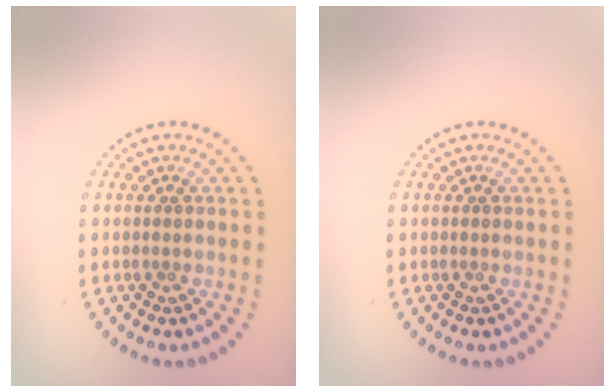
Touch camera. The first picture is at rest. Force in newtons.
{"total": 0.0}